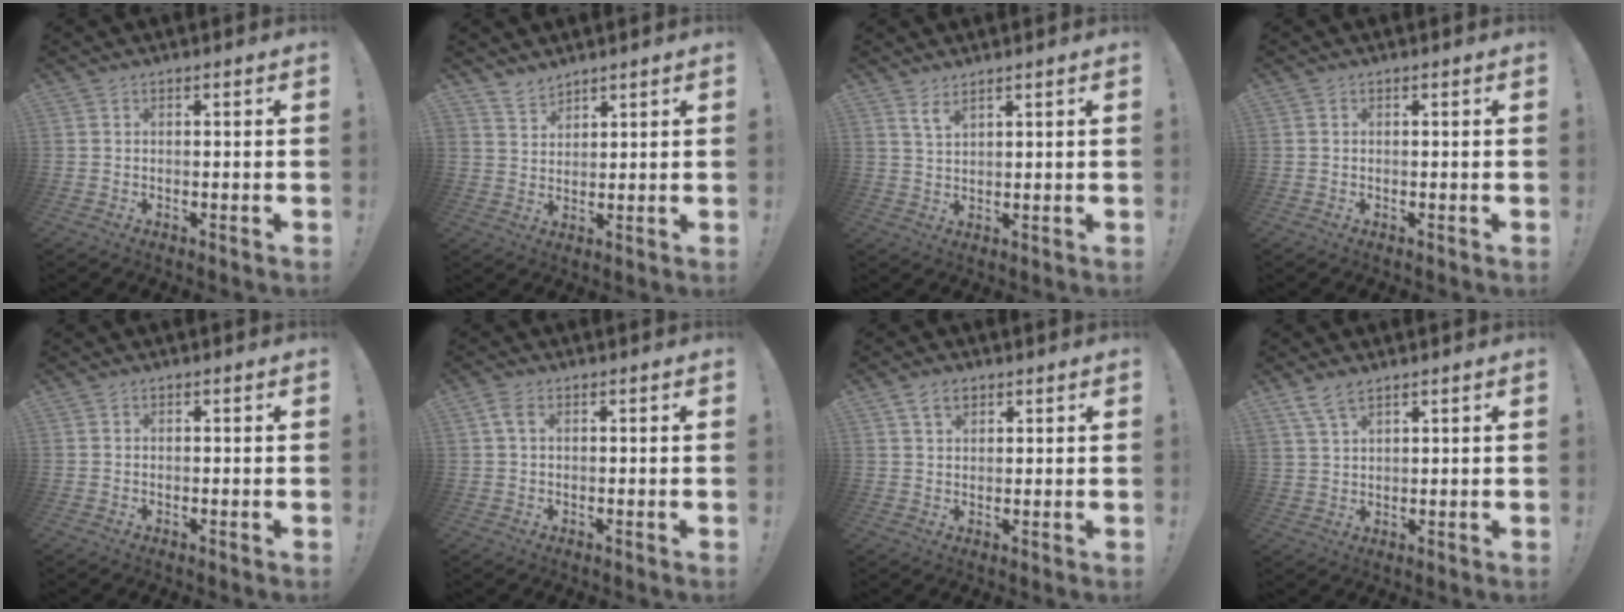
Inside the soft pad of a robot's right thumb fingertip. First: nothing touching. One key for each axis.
{"total": 4.4, "fx": 4.0, "fy": 1.7, "fz": 0.5, "tx": -0.007, "ty": -0.027, "tz": 0.076}
{"total": 3.6, "fx": 2.7, "fy": 0.8, "fz": 2.3, "tx": -0.037, "ty": -0.017, "tz": 0.046}
{"total": 0.0}
{"total": 0.0}
{"total": 3.1, "fx": 1.1, "fy": 1.9, "fz": 2.3, "tx": -0.051, "ty": 0.008, "tz": 0.021}
{"total": 4.7, "fx": 2.7, "fy": 3.0, "fz": 2.4, "tx": -0.038, "ty": -0.003, "tz": 0.049}
{"total": 5.6, "fx": 4.3, "fy": 2.2, "fz": 2.8, "tx": -0.058, "ty": -0.015, "tz": 0.083}